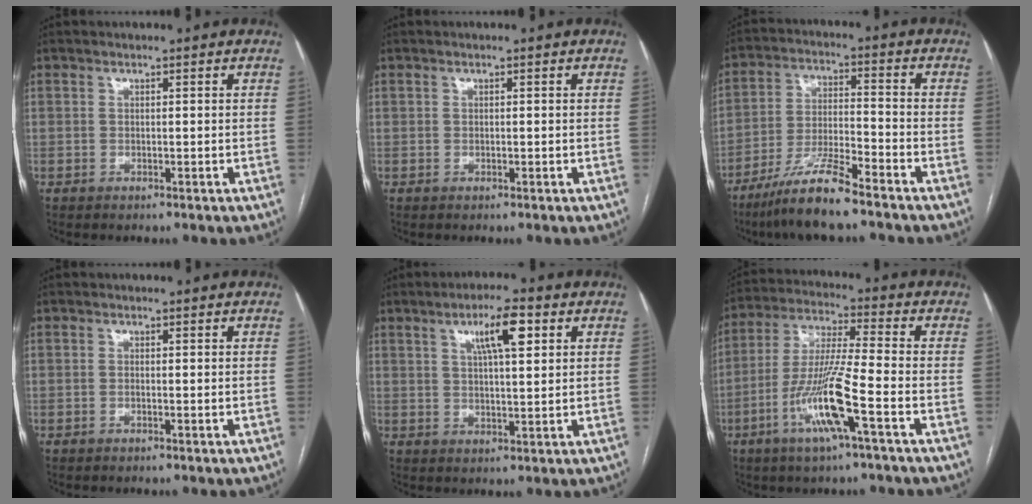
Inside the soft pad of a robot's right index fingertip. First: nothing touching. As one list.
[{"total": 0.0}, {"total": 10.3, "force": [-7.8, 0.5, 6.7], "torque": [-0.131, -0.023, -0.146]}, {"total": 0.0}, {"total": 7.2, "force": [3.2, 1.4, 6.3], "torque": [-0.110, 0.009, 0.053]}, {"total": 12.1, "force": [-4.9, -0.1, 11.1], "torque": [-0.225, -0.007, -0.097]}]